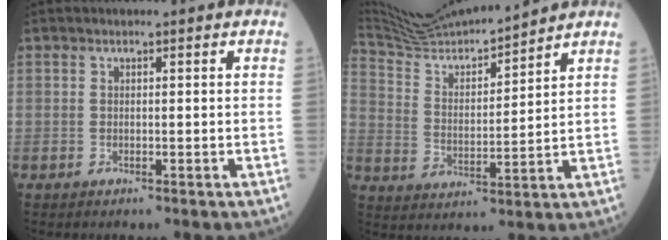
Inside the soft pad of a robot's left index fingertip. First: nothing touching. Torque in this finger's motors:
{"motor_torque": [0.02, -0.48, 0.00, 0.01]}